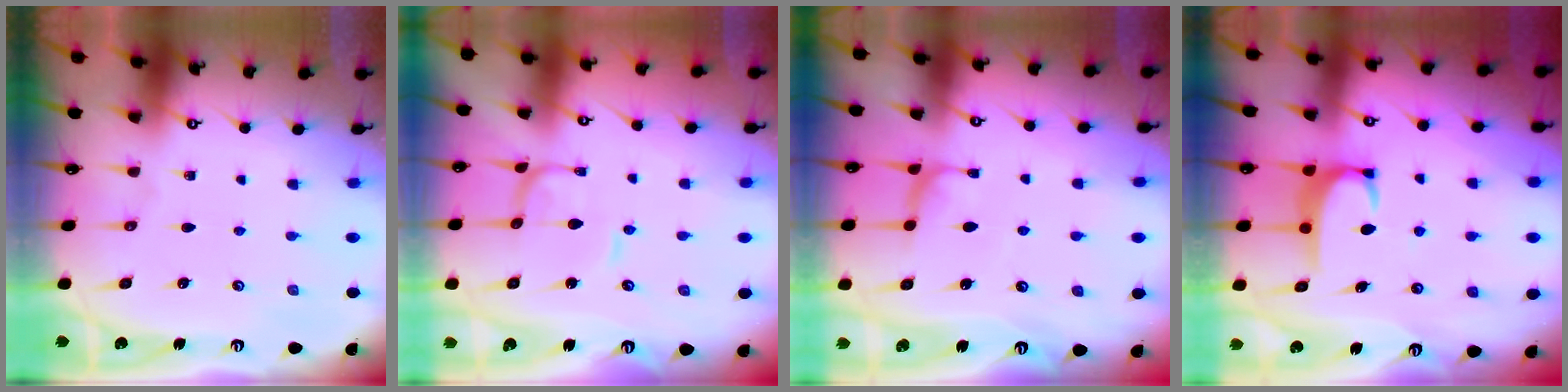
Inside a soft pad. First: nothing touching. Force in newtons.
{"total": 1.6, "press": 1.6, "slide": 0.2}
{"total": 0.9, "press": 0.8, "slide": 0.5}
{"total": 2.9, "press": 2.8, "slide": 0.5}